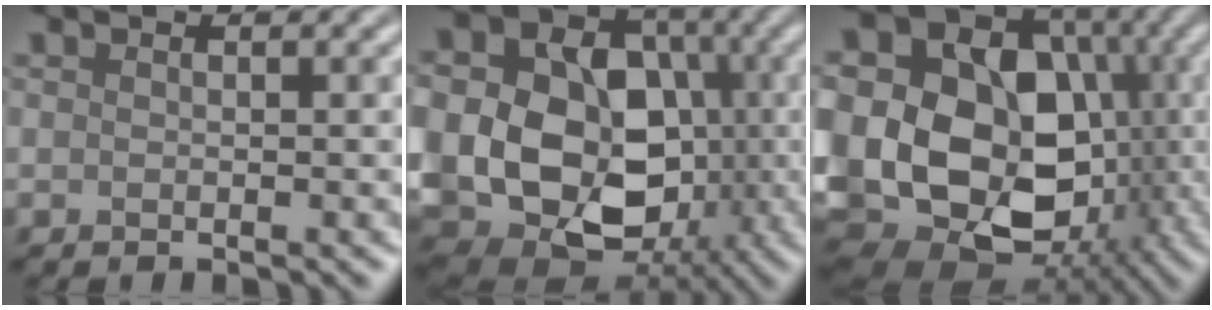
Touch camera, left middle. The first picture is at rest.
{"total": 21.7, "force": [-1.7, 18.6, 11.1], "torque": [-0.216, -0.021, -0.052]}
{"total": 23.3, "force": [-0.7, 19.5, 12.8], "torque": [-0.245, -0.006, -0.041]}